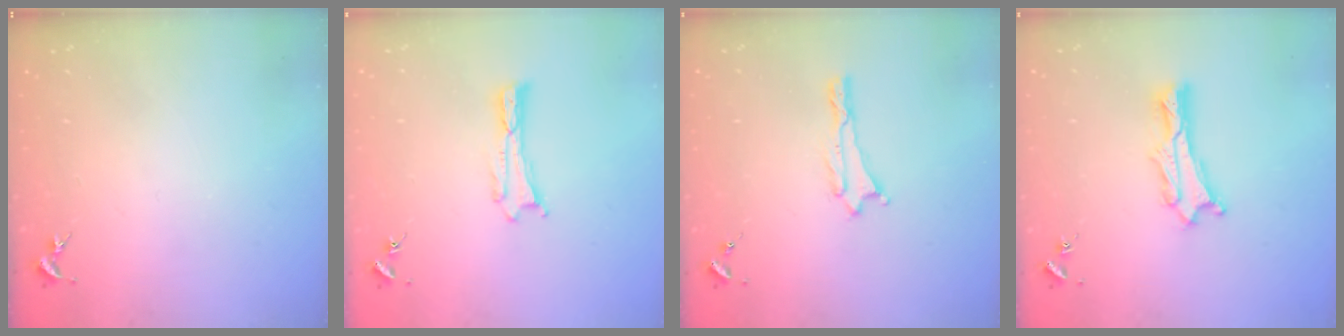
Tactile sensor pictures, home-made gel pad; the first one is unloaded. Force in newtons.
{"total": 0.0}
{"total": 0.0}
{"total": 1.5, "press": 1.4, "slide": 0.2}